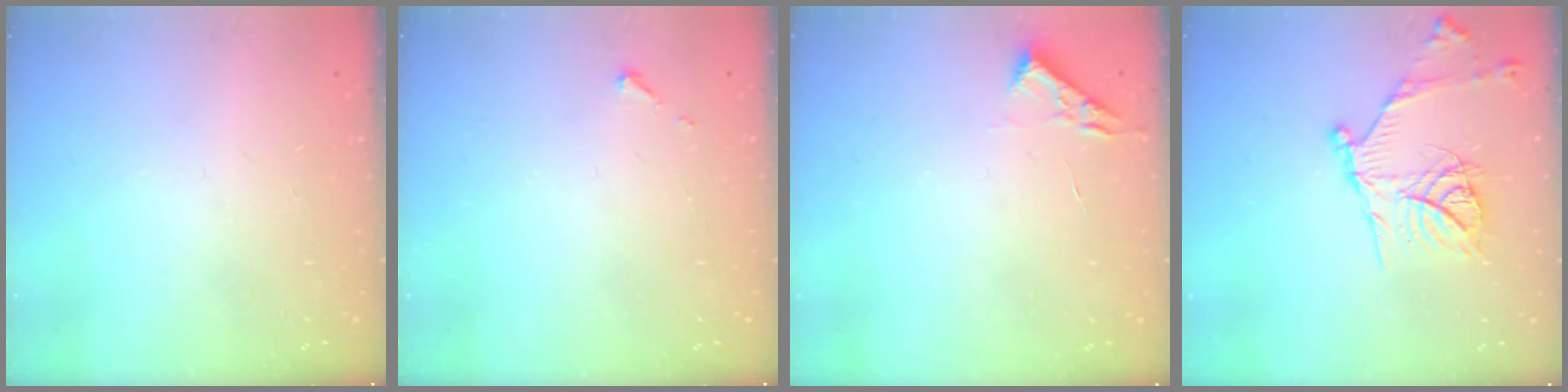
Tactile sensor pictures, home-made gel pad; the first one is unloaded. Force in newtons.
{"total": 2.6, "press": 2.6, "slide": 0.3}
{"total": 3.1, "press": 3.0, "slide": 0.4}
{"total": 18.1, "press": 18.0, "slide": 1.7}